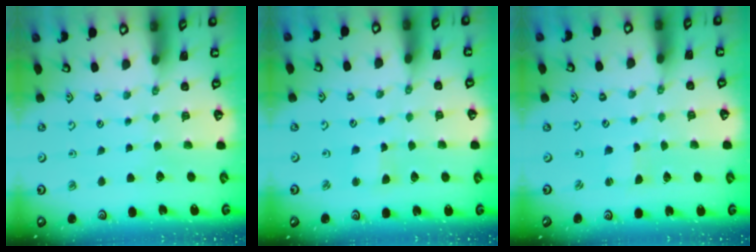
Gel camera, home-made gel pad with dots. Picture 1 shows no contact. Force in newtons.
{"total": 2.6, "press": 2.6, "slide": 0.3}
{"total": 0.0}